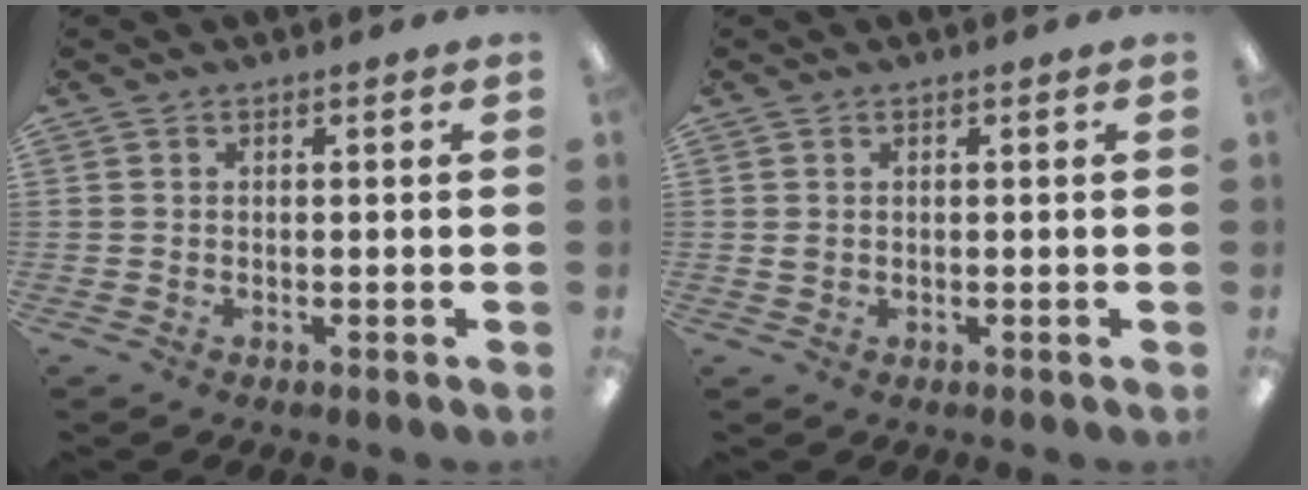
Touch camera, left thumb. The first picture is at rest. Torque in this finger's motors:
{"motor_torque": [-0.09, 0.08, 0.03, -0.05, 0.00]}